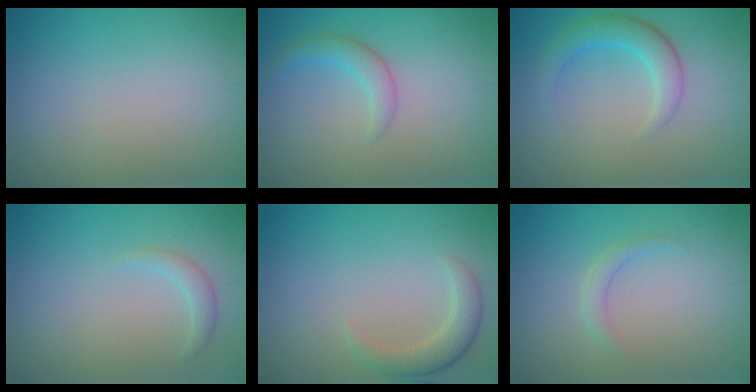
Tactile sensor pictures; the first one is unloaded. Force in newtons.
{"total": 2.0, "press": 2.0, "slide": 0.1}
{"total": 3.0, "press": 3.0, "slide": 0.1}
{"total": 1.2, "press": 1.2, "slide": 0.2}
{"total": 2.6, "press": 2.6, "slide": 0.1}
{"total": 1.2, "press": 1.2, "slide": 0.1}